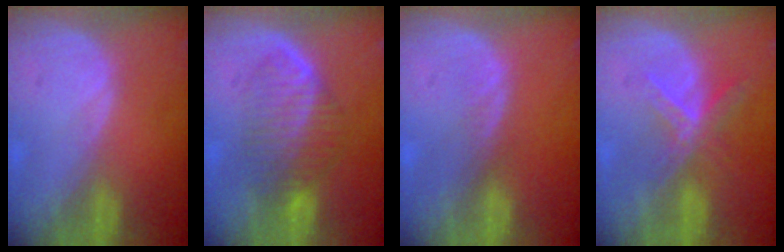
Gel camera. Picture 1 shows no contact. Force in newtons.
{"total": 6.7, "press": 6.5, "slide": 1.8}
{"total": 0.9, "press": 0.9, "slide": 0.2}
{"total": 5.6, "press": 4.9, "slide": 2.8}